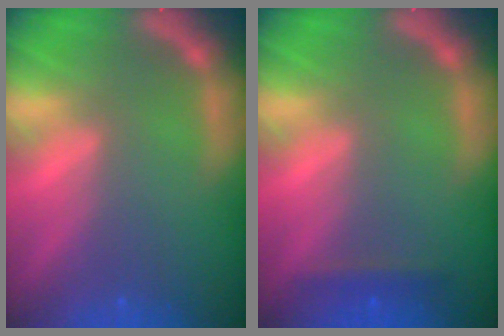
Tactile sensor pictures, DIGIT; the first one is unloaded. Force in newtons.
{"total": 1.4}